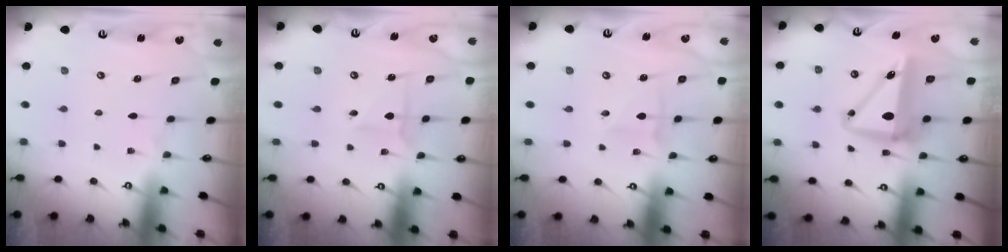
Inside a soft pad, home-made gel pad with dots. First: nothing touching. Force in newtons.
{"total": 3.0, "press": 3.0, "slide": 0.3}
{"total": 2.6, "press": 2.6, "slide": 0.5}
{"total": 9.1, "press": 8.9, "slide": 2.1}